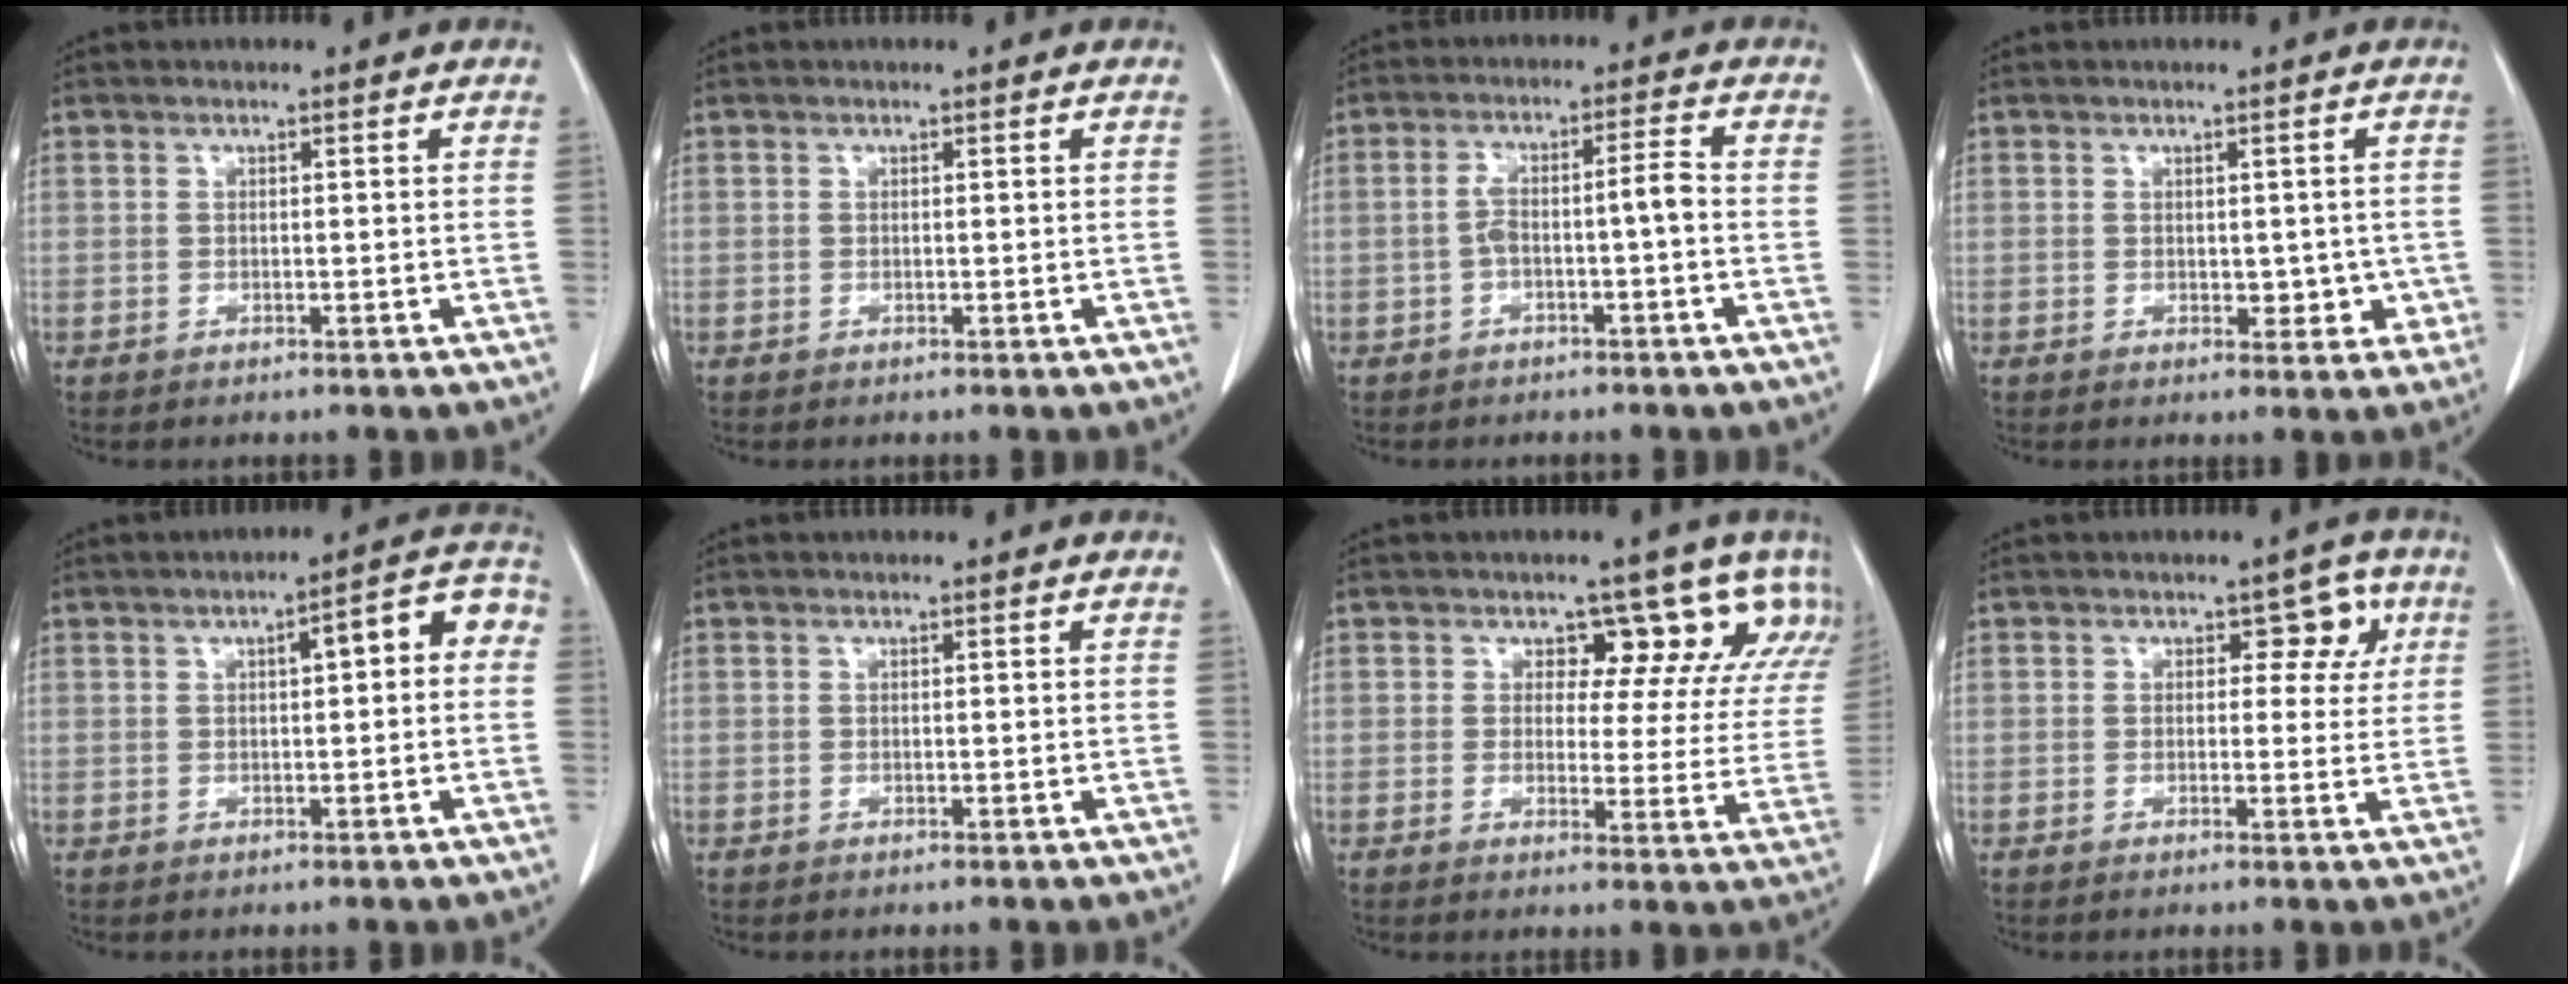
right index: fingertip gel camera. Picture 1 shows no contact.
{"total": 0.0}
{"total": 4.7, "force": [-1.3, 0.4, 4.5], "torque": [-0.089, 0.026, -0.018]}
{"total": 3.5, "force": [-0.3, 2.4, 2.6], "torque": [-0.018, 0.003, 0.004]}
{"total": 6.8, "force": [1.1, 2.0, 6.4], "torque": [-0.075, 0.038, 0.006]}
{"total": 0.0}
{"total": 11.7, "force": [7.9, 6.8, 5.3], "torque": [-0.031, -0.001, 0.062]}
{"total": 4.3, "force": [1.5, 2.8, 2.9], "torque": [-0.019, 0.014, 0.016]}